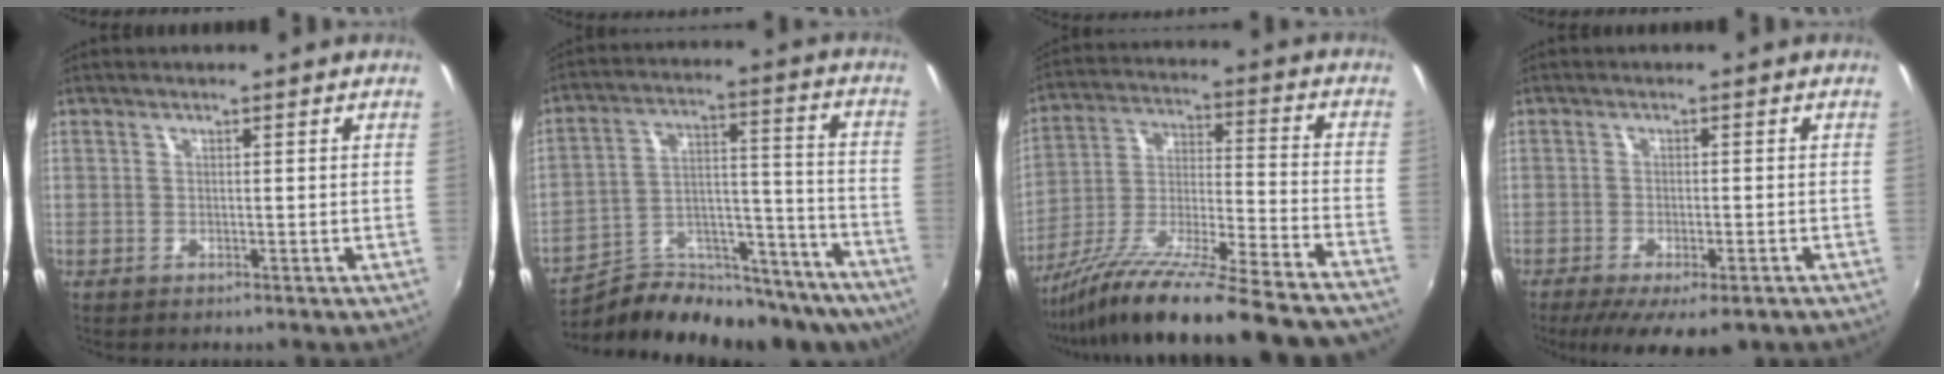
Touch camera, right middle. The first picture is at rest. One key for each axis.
{"total": 23.3, "fx": -19.2, "fy": 8.5, "fz": 10.1, "tx": -0.151, "ty": 0.018, "tz": -0.273}
{"total": 29.8, "fx": -25.6, "fy": 0.7, "fz": 15.3, "tx": -0.244, "ty": -0.074, "tz": -0.391}
{"total": 10.0, "fx": -6.7, "fy": 3.3, "fz": 6.6, "tx": -0.135, "ty": -0.036, "tz": -0.102}